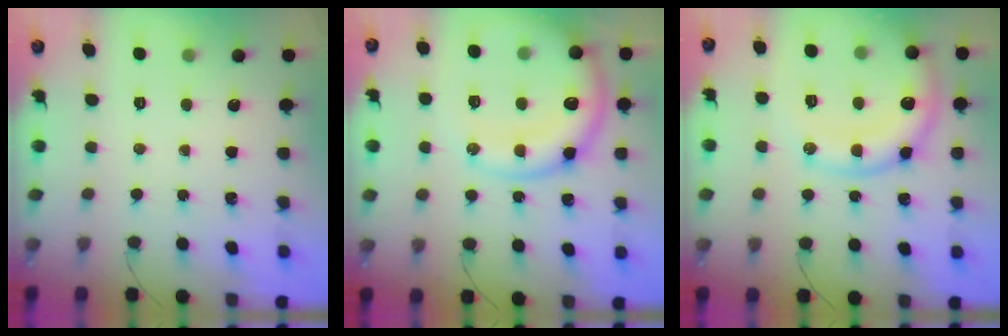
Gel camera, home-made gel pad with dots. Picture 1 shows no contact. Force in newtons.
{"total": 18.2, "press": 17.9, "slide": 3.1}
{"total": 15.2, "press": 15.1, "slide": 1.7}